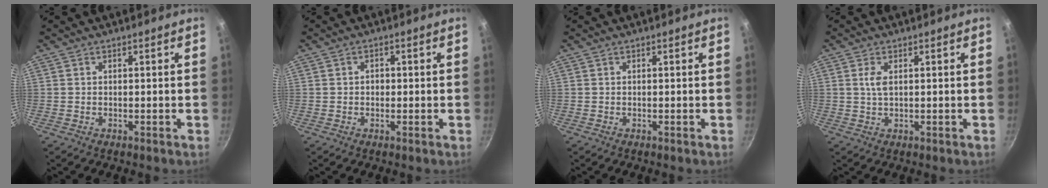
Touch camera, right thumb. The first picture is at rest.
{"total": 1.5, "force": [-0.1, 1.3, 0.8], "torque": [-0.008, 0.003, -0.003]}
{"total": 0.0}
{"total": 2.4, "force": [0.6, 1.1, 2.1], "torque": [-0.042, -0.001, 0.015]}